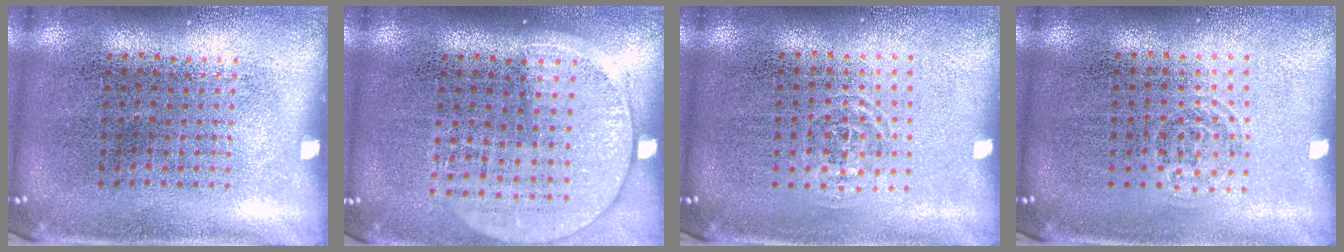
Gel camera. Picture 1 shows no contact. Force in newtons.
{"total": 1.5, "press": 1.4, "slide": 0.6}
{"total": 0.8, "press": 0.5, "slide": 0.6}
{"total": 0.7, "press": 0.6, "slide": 0.5}